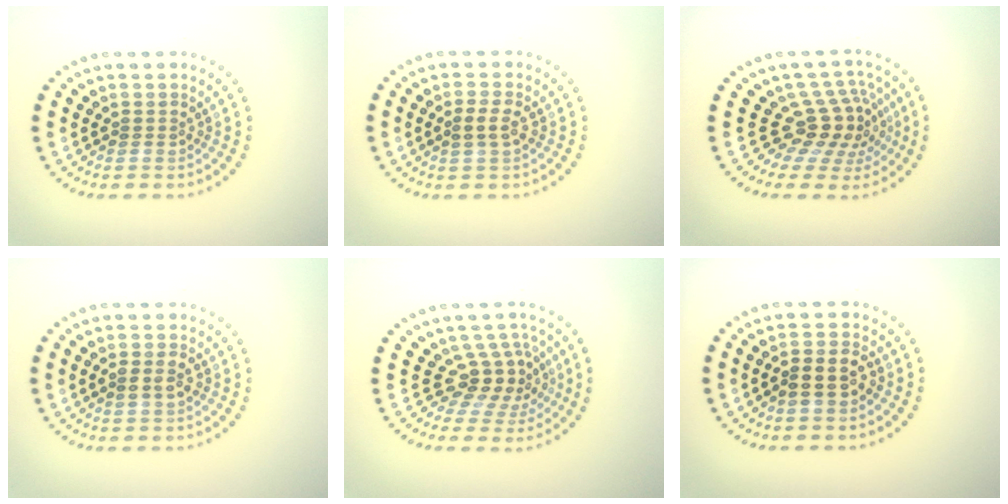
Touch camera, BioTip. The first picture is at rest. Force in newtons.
{"total": 1.9, "press": 1.8, "slide": 0.3}
{"total": 4.2, "press": 3.0, "slide": 3.0}
{"total": 1.8, "press": 1.8, "slide": 0.0}
{"total": 3.7, "press": 2.9, "slide": 2.2}
{"total": 2.7, "press": 2.5, "slide": 1.0}